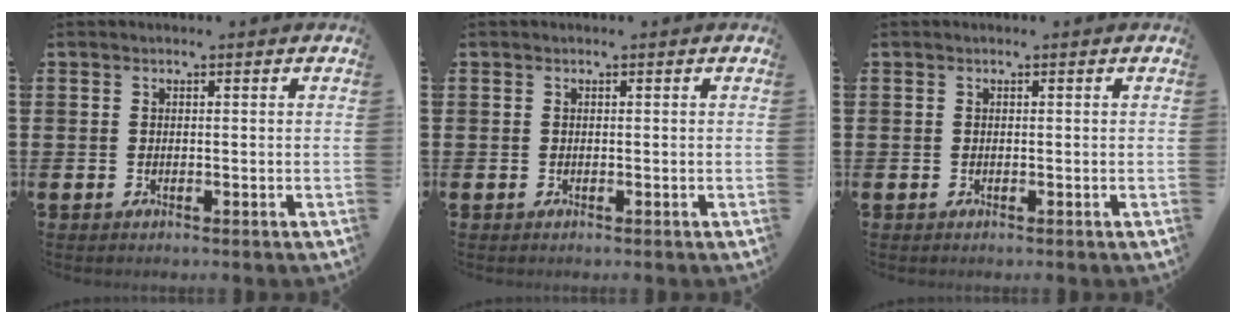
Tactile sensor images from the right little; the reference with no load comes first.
{"total": 0.0}
{"total": 0.0}